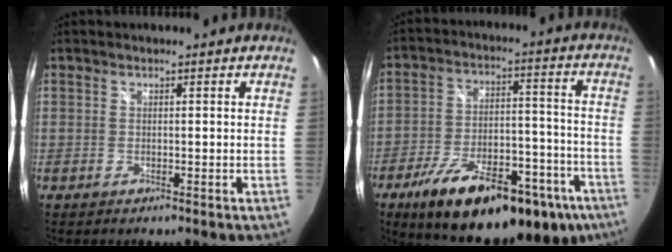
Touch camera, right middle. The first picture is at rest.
{"total": 27.8, "force": [-17.7, 11.2, 18.4], "torque": [-0.293, -0.011, -0.240]}